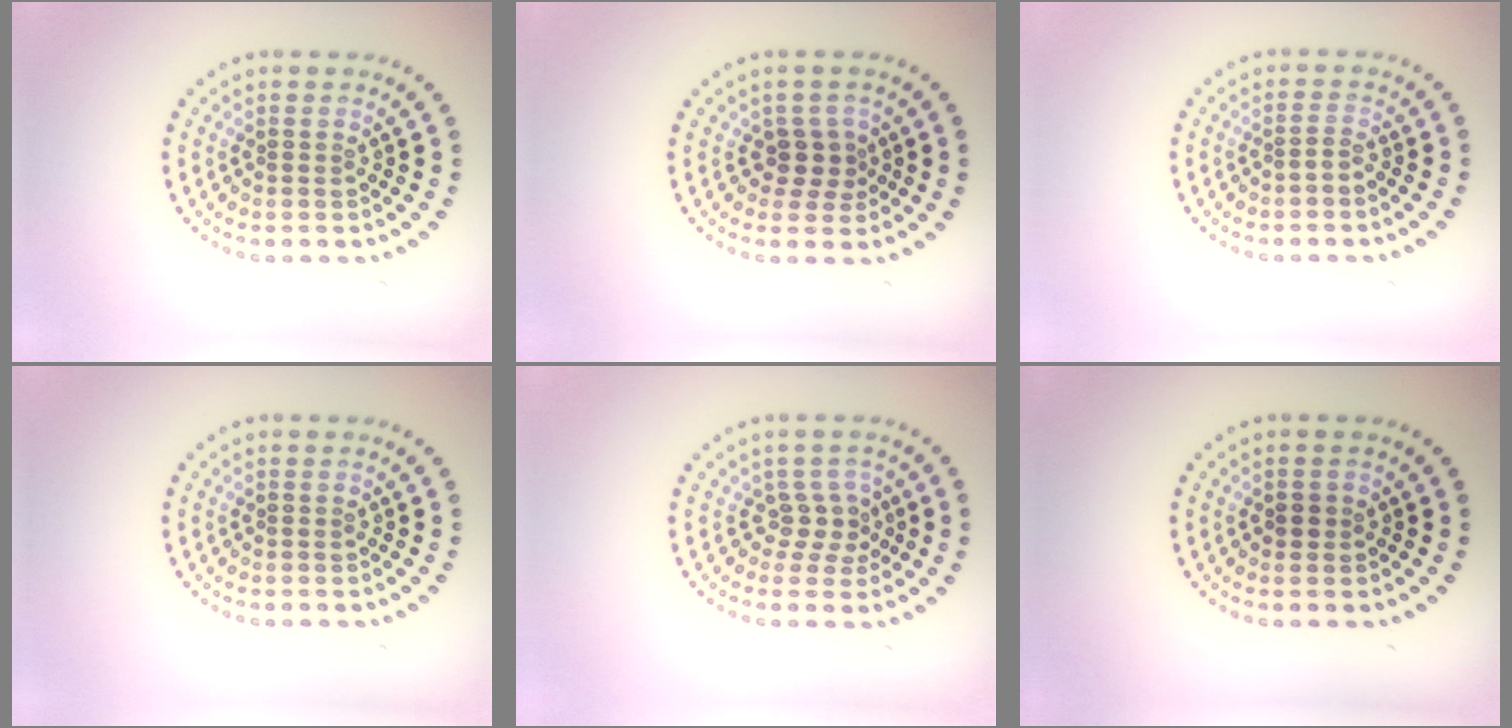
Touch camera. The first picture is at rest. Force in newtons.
{"total": 2.2, "press": 1.8, "slide": 1.3}
{"total": 0.7, "press": 0.4, "slide": 0.6}
{"total": 0.0}
{"total": 2.0, "press": 1.4, "slide": 1.4}
{"total": 0.9, "press": 0.8, "slide": 0.3}